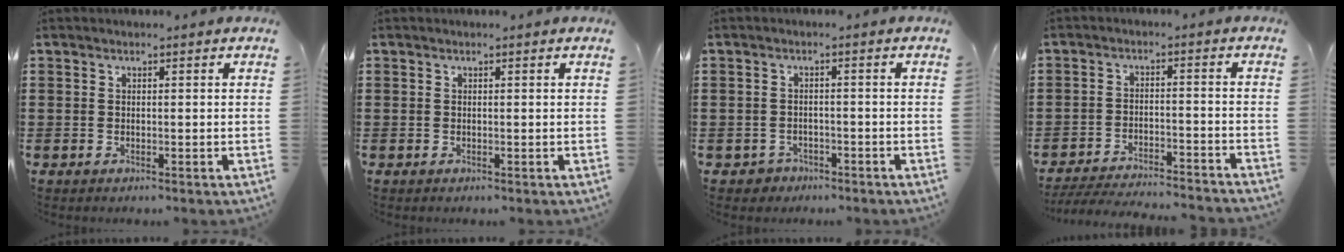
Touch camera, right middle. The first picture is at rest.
{"total": 0.0}
{"total": 1.6, "force": [-1.4, 0.9, -0.1], "torque": [-0.006, 0.001, -0.032]}
{"total": 5.0, "force": [-4.9, 0.0, 1.1], "torque": [-0.023, -0.001, -0.099]}